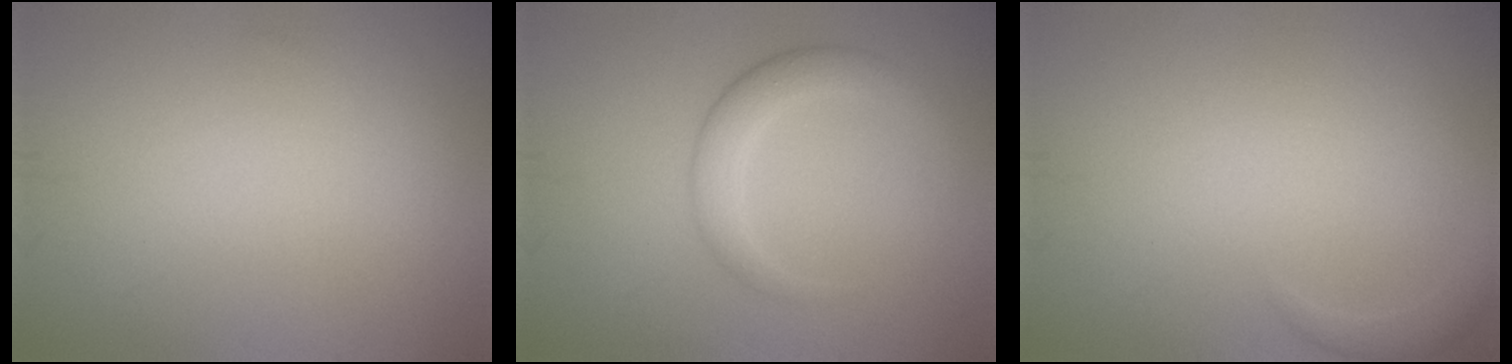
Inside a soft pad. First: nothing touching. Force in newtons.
{"total": 2.8, "press": 2.8, "slide": 0.1}
{"total": 1.7, "press": 1.6, "slide": 0.2}